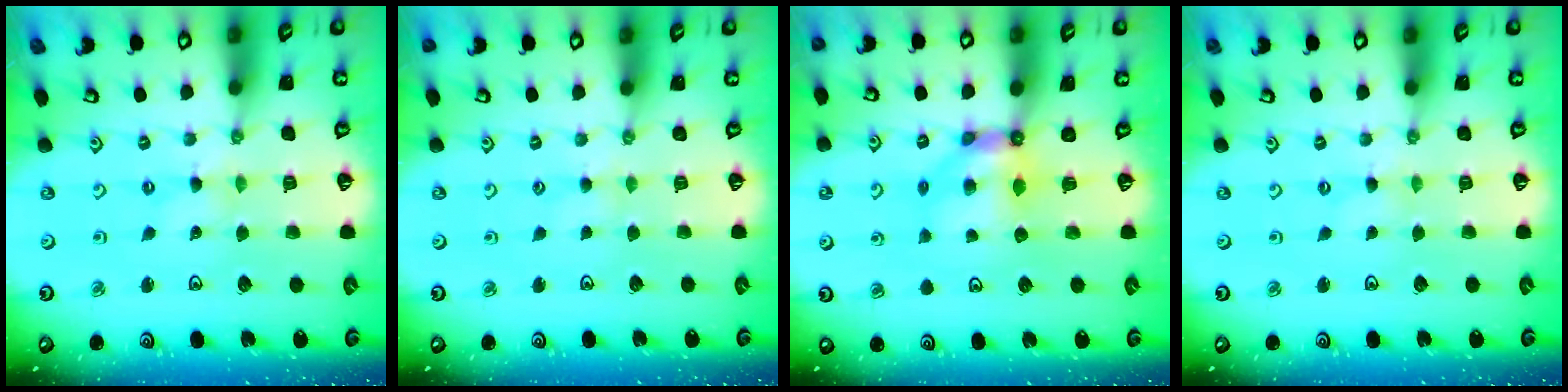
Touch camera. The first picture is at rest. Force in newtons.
{"total": 2.8, "press": 2.7, "slide": 0.4}
{"total": 6.6, "press": 6.6, "slide": 0.5}
{"total": 0.0}